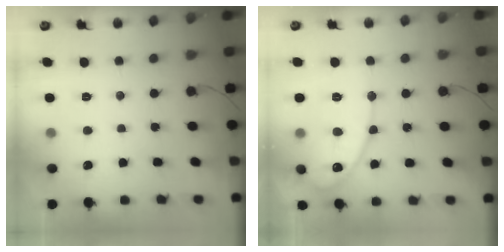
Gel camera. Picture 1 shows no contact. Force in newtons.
{"total": 13.6, "press": 13.6, "slide": 0.9}